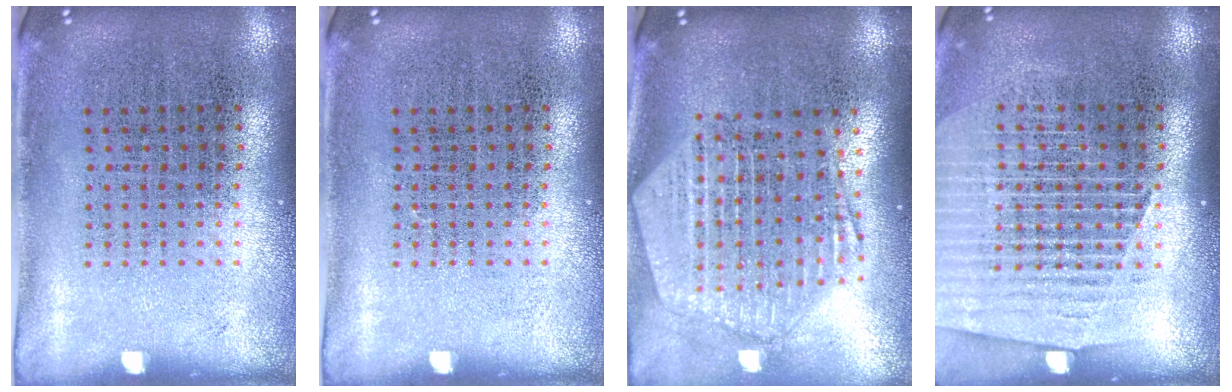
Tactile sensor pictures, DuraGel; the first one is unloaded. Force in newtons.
{"total": 0.0}
{"total": 2.6, "press": 2.2, "slide": 1.3}
{"total": 1.4, "press": 1.3, "slide": 0.5}